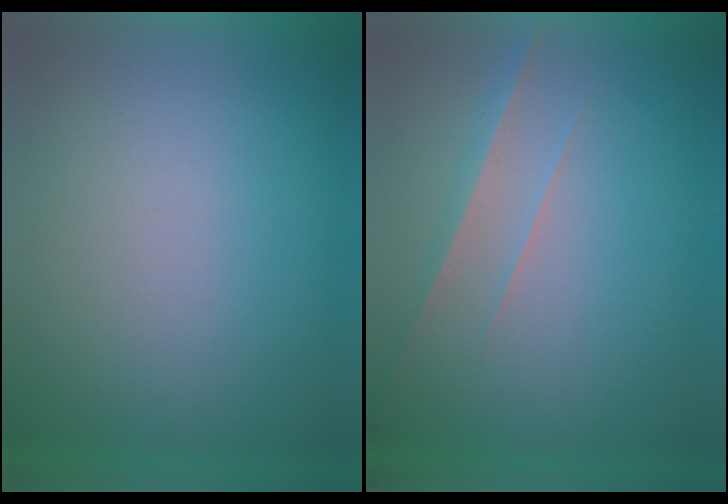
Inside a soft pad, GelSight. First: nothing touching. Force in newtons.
{"total": 2.9}